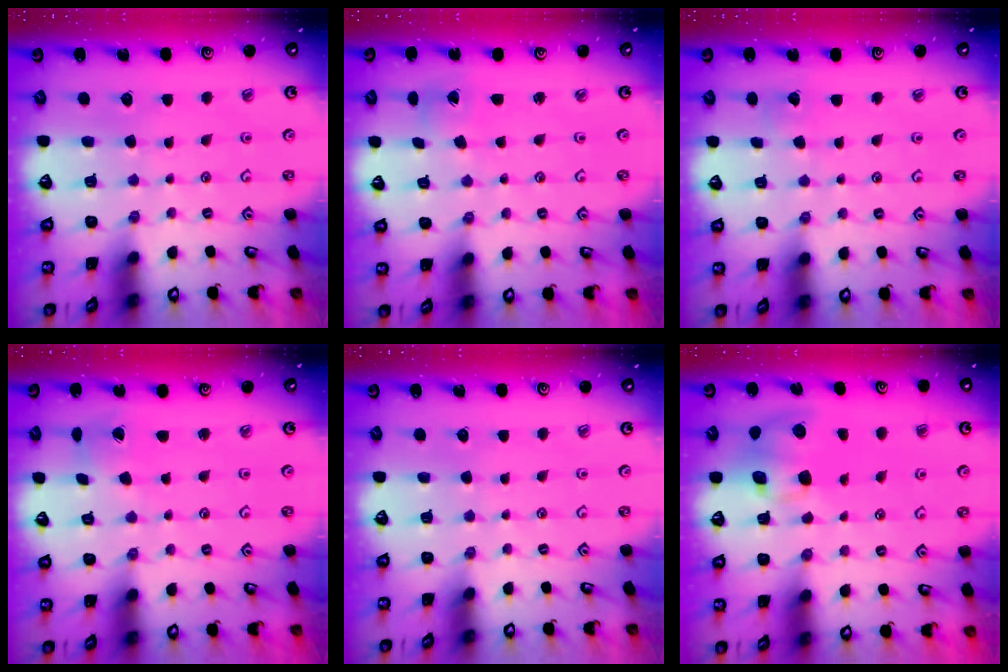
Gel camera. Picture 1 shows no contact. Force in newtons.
{"total": 1.8, "press": 1.8, "slide": 0.1}
{"total": 2.3, "press": 2.3, "slide": 0.1}
{"total": 1.5, "press": 1.5, "slide": 0.2}
{"total": 0.0}
{"total": 9.4, "press": 9.3, "slide": 1.4}